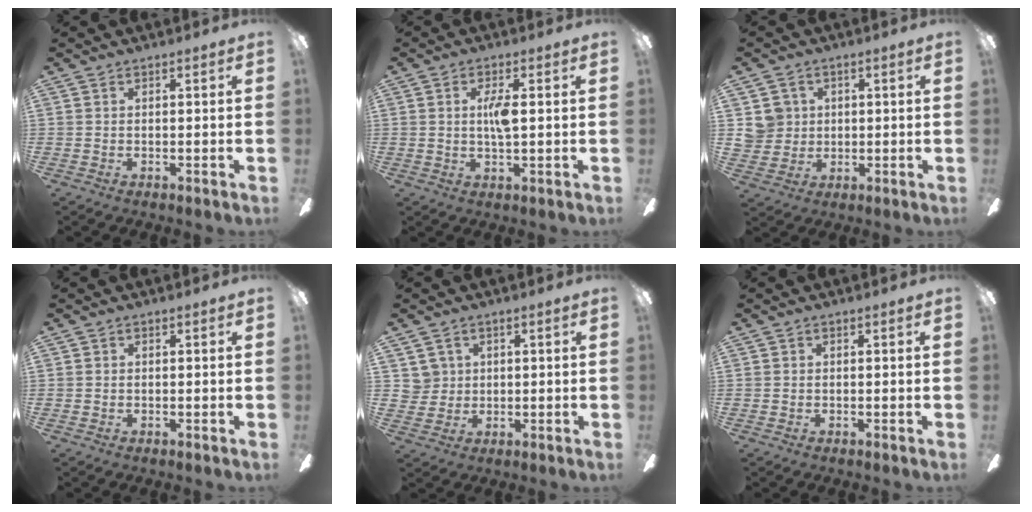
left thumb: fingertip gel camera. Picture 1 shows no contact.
{"total": 4.6, "force": [0.8, 1.3, 4.4], "torque": [-0.085, 0.004, 0.010]}
{"total": 6.0, "force": [1.3, 5.7, 0.9], "torque": [-0.020, 0.010, 0.029]}
{"total": 0.0}
{"total": 4.2, "force": [1.6, 3.9, 0.0], "torque": [-0.001, 0.003, 0.030]}
{"total": 0.0}